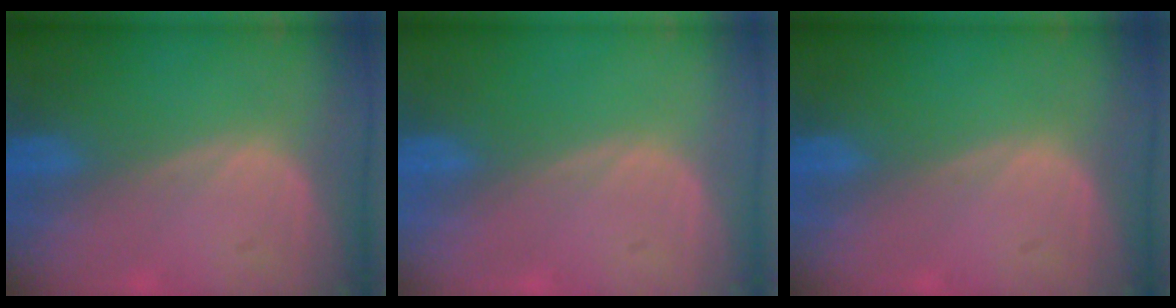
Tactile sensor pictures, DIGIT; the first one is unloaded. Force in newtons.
{"total": 0.0}
{"total": 0.0}